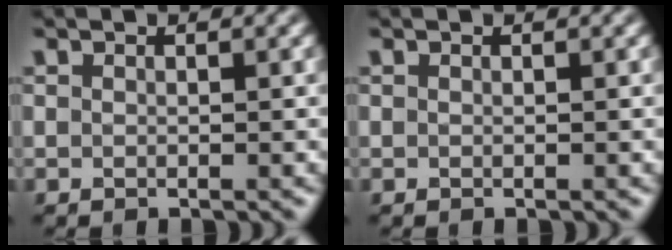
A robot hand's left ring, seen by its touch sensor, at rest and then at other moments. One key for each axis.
{"total": 0.0}